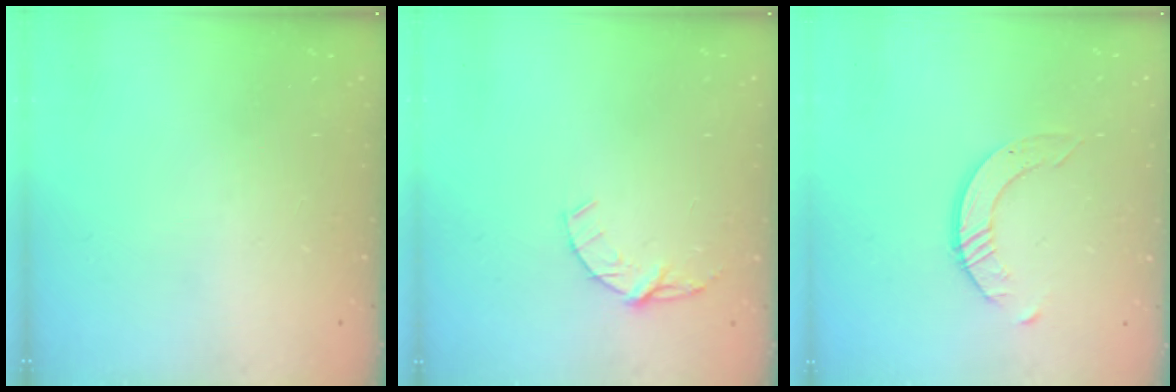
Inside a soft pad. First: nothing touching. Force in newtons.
{"total": 4.5, "press": 4.5, "slide": 0.5}
{"total": 2.5, "press": 2.5, "slide": 0.3}